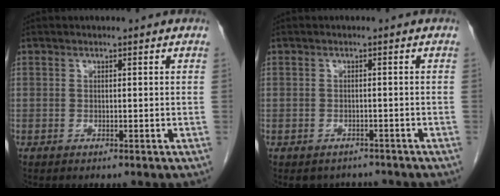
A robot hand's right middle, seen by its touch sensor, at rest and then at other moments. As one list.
[{"total": 3.8, "force": [-3.3, 1.8, 0.2], "torque": [0.003, 0.007, -0.043]}]